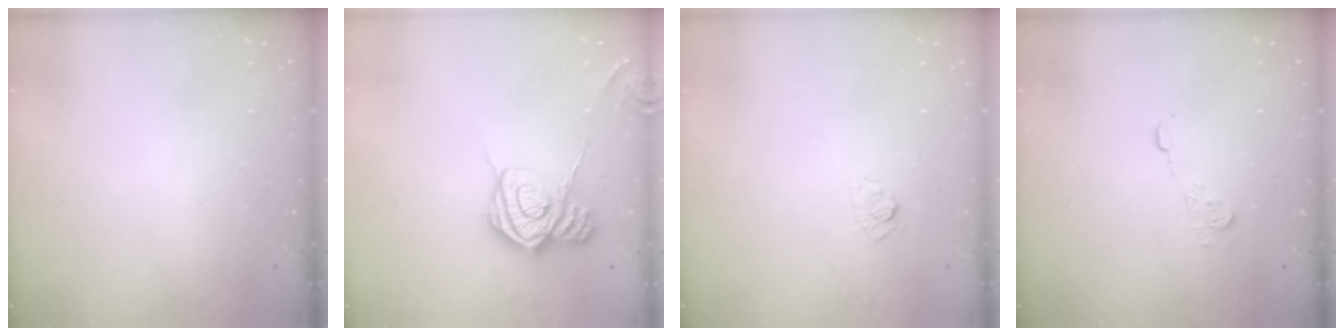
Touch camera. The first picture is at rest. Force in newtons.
{"total": 14.1, "press": 14.0, "slide": 1.3}
{"total": 4.0, "press": 3.7, "slide": 1.5}
{"total": 7.0, "press": 7.0, "slide": 0.4}